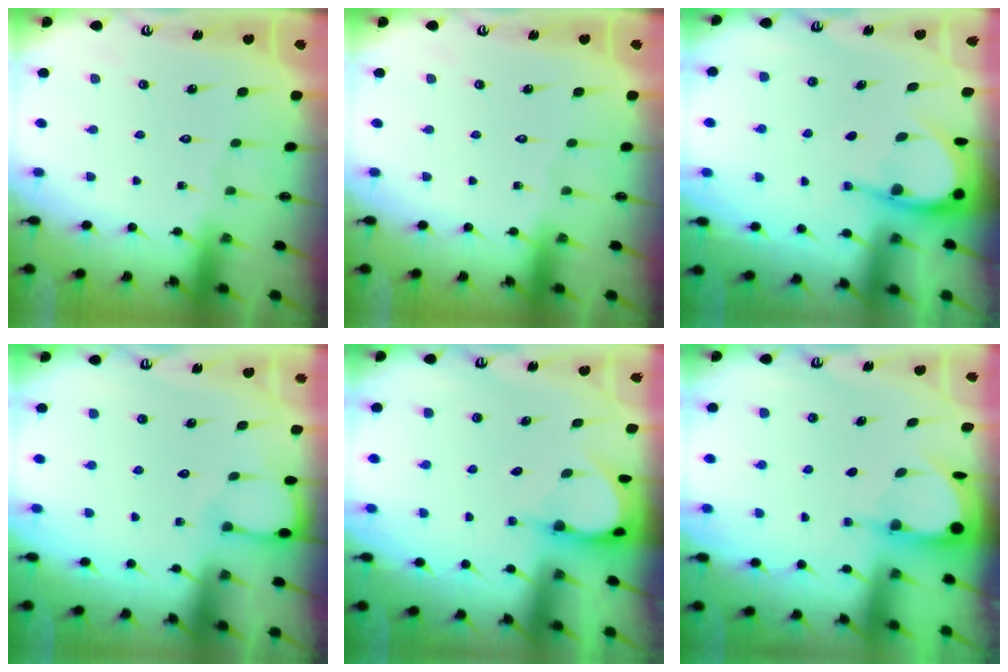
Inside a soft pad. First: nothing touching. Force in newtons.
{"total": 0.0}
{"total": 5.8, "press": 5.8, "slide": 0.3}
{"total": 2.0, "press": 2.0, "slide": 0.3}
{"total": 3.8, "press": 3.8, "slide": 0.2}
{"total": 3.9, "press": 3.8, "slide": 0.3}